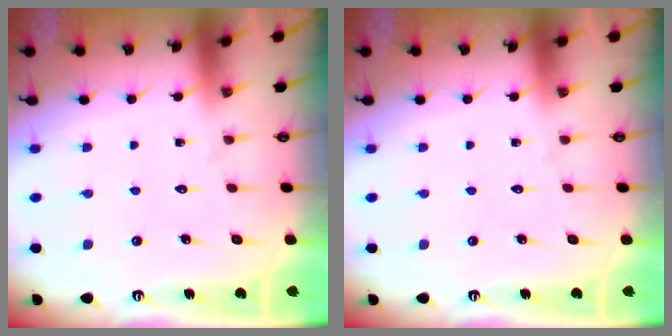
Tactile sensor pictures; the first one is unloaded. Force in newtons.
{"total": 0.0}